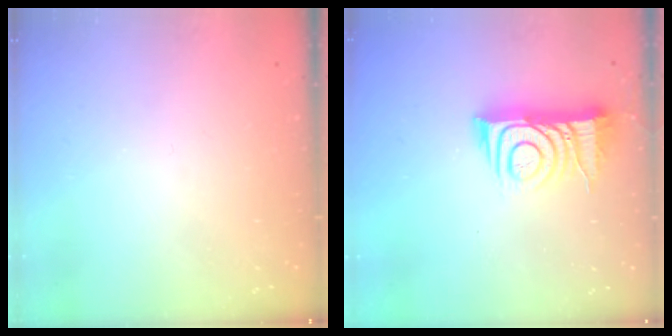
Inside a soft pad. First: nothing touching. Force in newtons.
{"total": 12.0, "press": 12.0, "slide": 1.1}